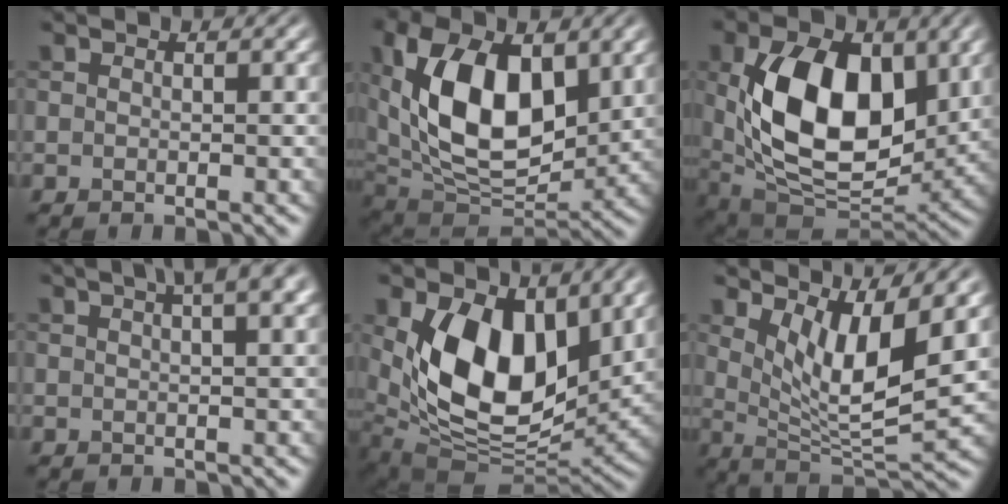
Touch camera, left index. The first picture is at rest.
{"total": 13.2, "force": [2.8, 7.6, 10.5], "torque": [-0.185, 0.000, 0.047]}
{"total": 13.1, "force": [1.8, 8.0, 10.3], "torque": [-0.175, -0.010, 0.033]}
{"total": 5.0, "force": [2.9, 1.4, 3.9], "torque": [-0.036, 0.016, 0.027]}
{"total": 11.7, "force": [2.8, 7.4, 8.7], "torque": [-0.157, -0.031, 0.054]}
{"total": 7.4, "force": [3.2, 2.1, 6.4], "torque": [-0.111, -0.019, 0.063]}